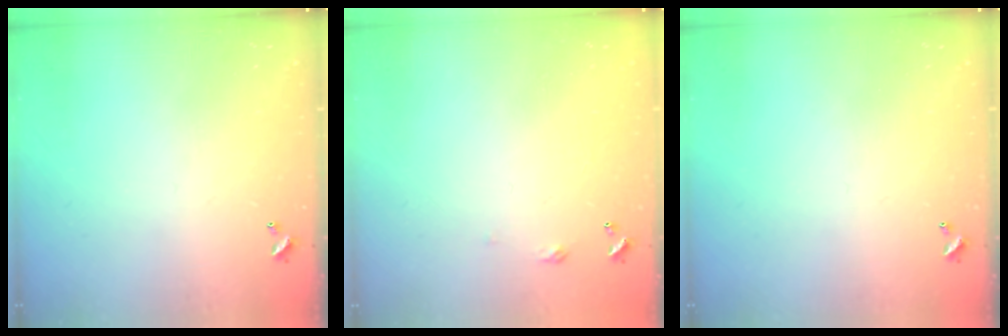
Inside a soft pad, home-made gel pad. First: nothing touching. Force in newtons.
{"total": 2.7, "press": 2.6, "slide": 0.4}
{"total": 0.0}